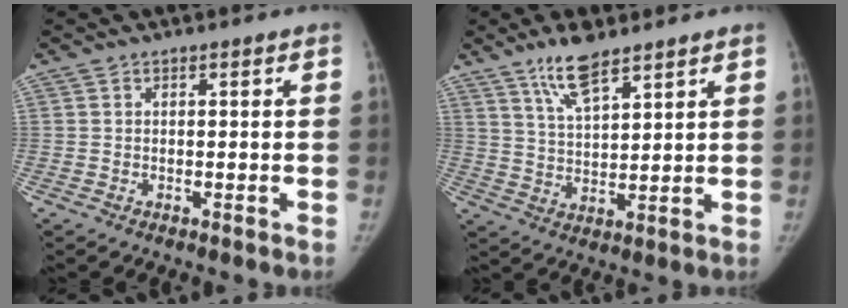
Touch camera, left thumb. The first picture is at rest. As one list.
[{"total": 8.1, "force": [5.8, 2.3, 5.1], "torque": [-0.087, -0.033, 0.113]}]